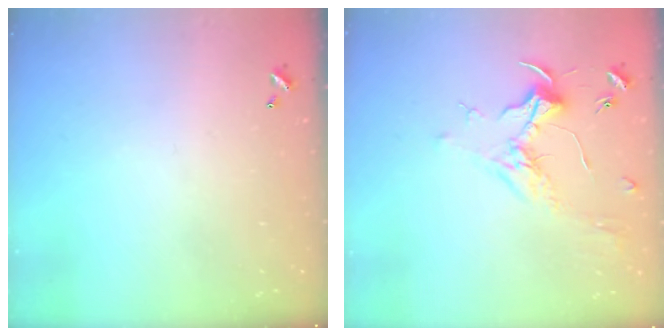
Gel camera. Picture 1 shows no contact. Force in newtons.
{"total": 1.8, "press": 1.6, "slide": 0.8}